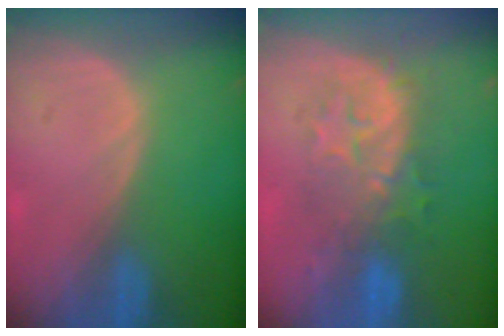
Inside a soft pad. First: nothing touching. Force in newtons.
{"total": 8.0, "press": 8.0, "slide": 0.9}